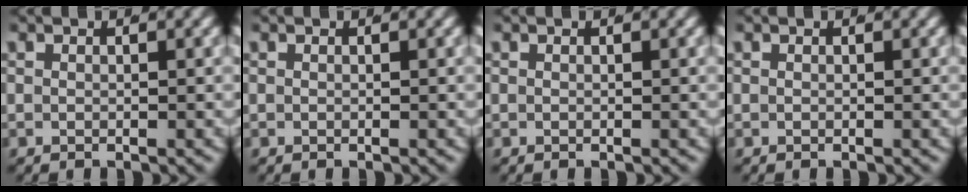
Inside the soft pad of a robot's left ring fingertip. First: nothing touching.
{"total": 0.0}
{"total": 0.0}
{"total": 0.0}